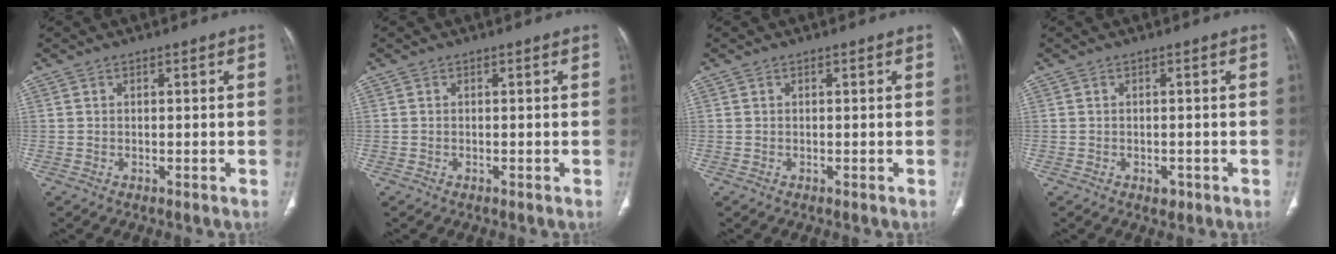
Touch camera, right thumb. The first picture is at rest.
{"total": 0.0}
{"total": 0.0}
{"total": 1.5, "force": [-0.7, 1.1, 0.8], "torque": [0.000, 0.004, -0.006]}